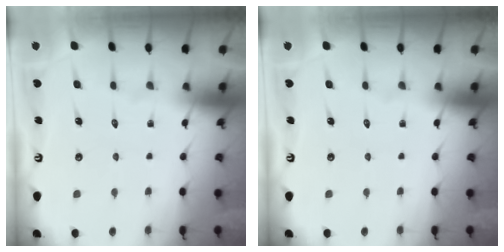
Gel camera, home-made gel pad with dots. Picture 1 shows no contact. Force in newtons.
{"total": 0.0}